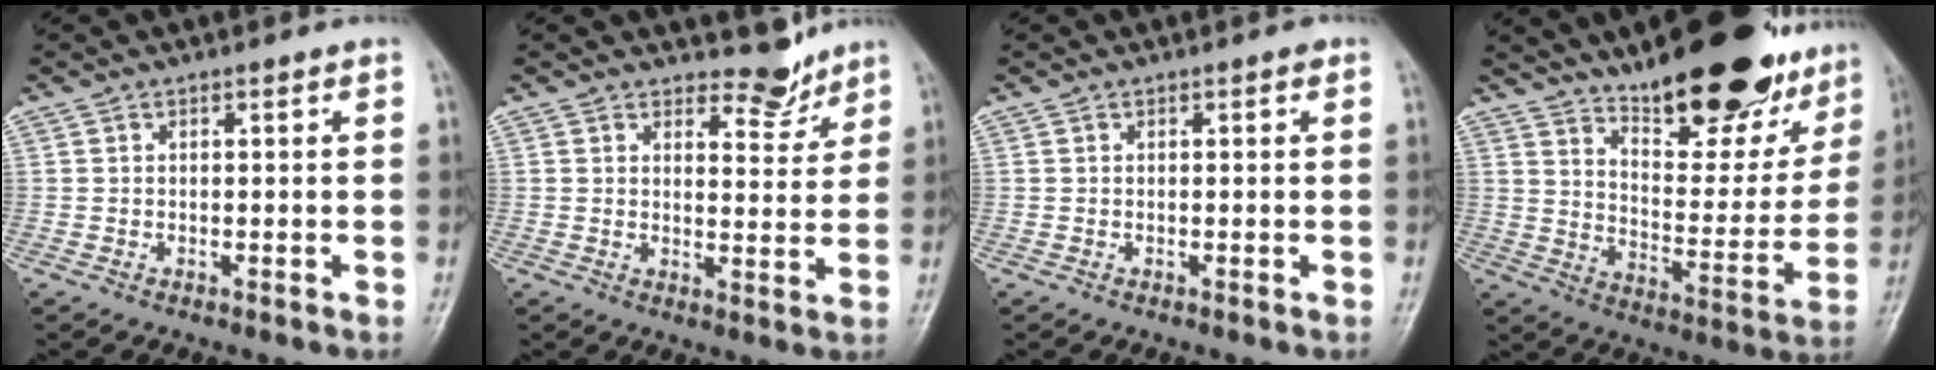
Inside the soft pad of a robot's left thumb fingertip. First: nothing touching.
{"total": 4.9, "force": [4.4, 2.0, 0.8], "torque": [0.011, -0.042, 0.065]}
{"total": 0.6, "force": [0.3, 0.3, 0.4], "torque": [-0.003, 0.000, 0.000]}
{"total": 24.8, "force": [18.2, 8.3, 14.5], "torque": [-0.164, -0.100, 0.263]}